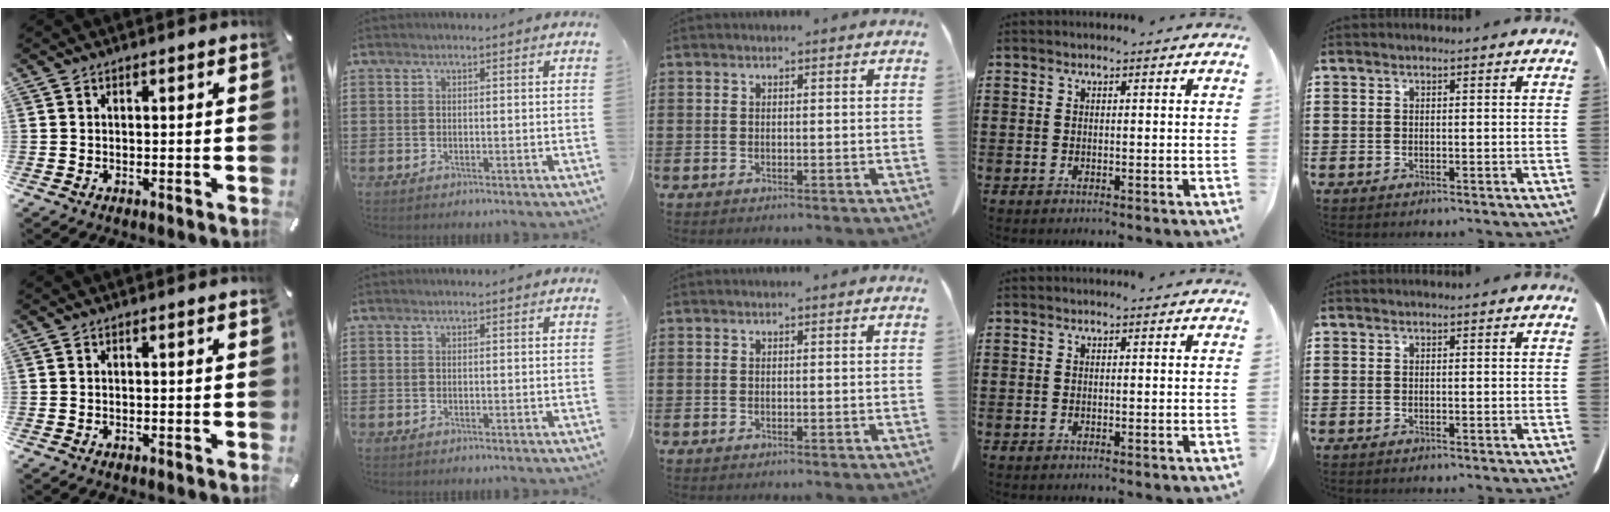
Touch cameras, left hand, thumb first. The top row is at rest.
{}